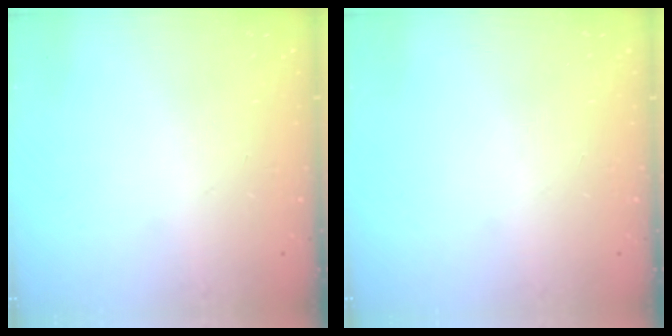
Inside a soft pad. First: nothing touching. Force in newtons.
{"total": 0.0}